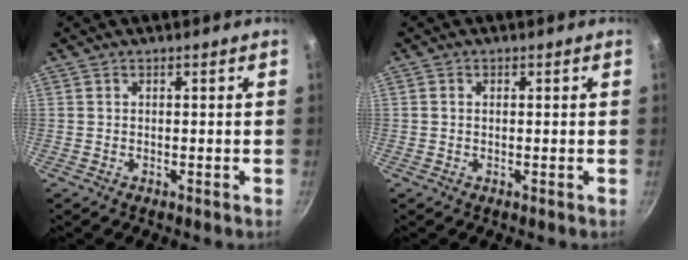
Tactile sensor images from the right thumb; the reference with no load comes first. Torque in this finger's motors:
{"motor_torque": [0.12, -0.60, -0.28, 0.15, 0.05]}